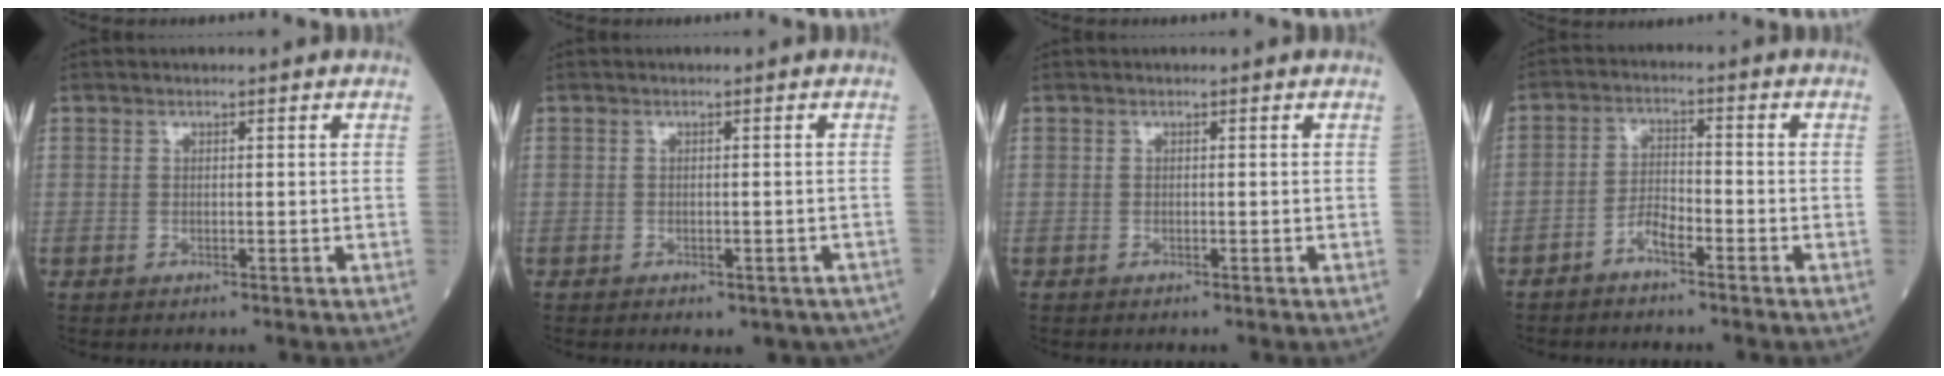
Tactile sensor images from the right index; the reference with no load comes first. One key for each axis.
{"total": 4.4, "fx": -3.3, "fy": 2.2, "fz": 1.9, "tx": -0.009, "ty": 0.003, "tz": -0.036}
{"total": 0.0}
{"total": 3.4, "fx": -2.5, "fy": 0.9, "fz": 2.1, "tx": -0.041, "ty": 0.007, "tz": -0.050}